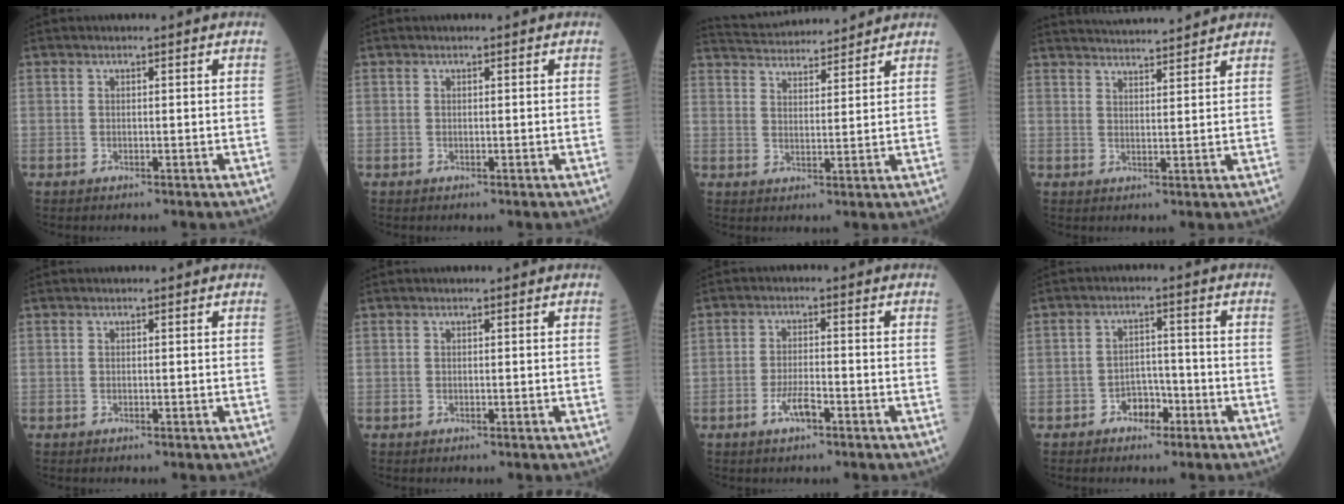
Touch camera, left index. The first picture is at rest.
{"total": 0.0}
{"total": 12.1, "force": [11.7, 1.6, 3.0], "torque": [-0.058, 0.027, 0.181]}
{"total": 10.1, "force": [9.7, 0.3, 2.9], "torque": [-0.051, 0.020, 0.141]}
{"total": 0.0}
{"total": 0.0}
{"total": 3.6, "force": [-2.1, 0.8, 2.8], "torque": [-0.059, 0.000, -0.040]}
{"total": 3.8, "force": [-2.3, 2.2, 1.9], "torque": [-0.028, 0.009, -0.039]}